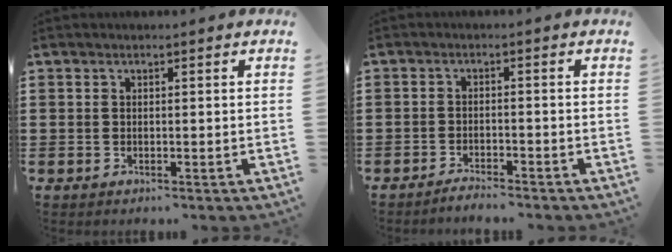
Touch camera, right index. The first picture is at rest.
{"total": 1.9, "force": [-1.9, -0.1, 0.2], "torque": [-0.007, 0.004, -0.038]}